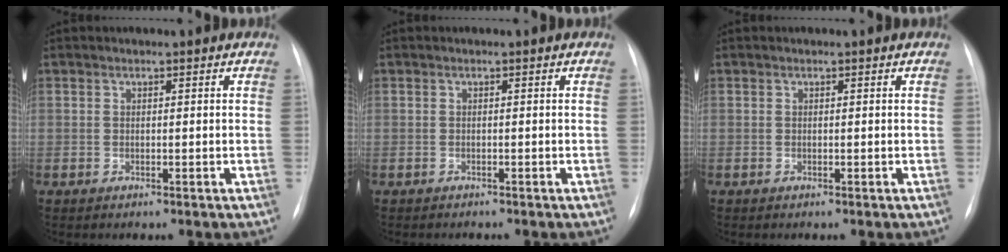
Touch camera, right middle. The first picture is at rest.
{"total": 1.0, "force": [-0.9, 0.3, 0.2], "torque": [-0.006, -0.001, -0.012]}
{"total": 0.0}